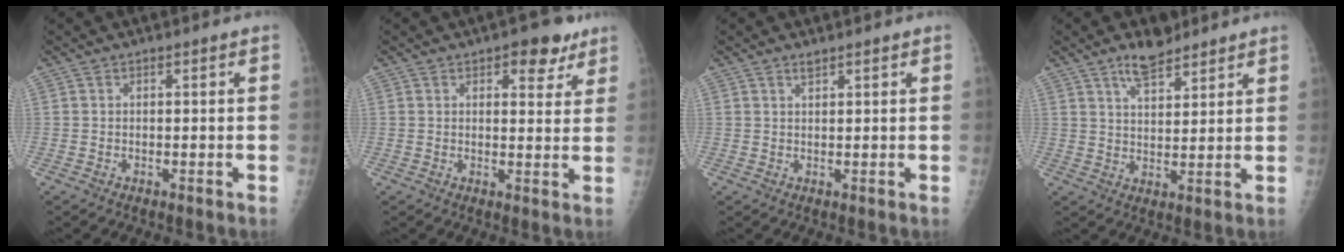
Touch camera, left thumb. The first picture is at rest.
{"total": 7.0, "force": [4.4, 3.5, 4.3], "torque": [-0.020, -0.018, 0.052]}
{"total": 1.3, "force": [1.1, 0.4, 0.6], "torque": [-0.006, -0.009, 0.019]}
{"total": 6.8, "force": [5.2, 2.6, 3.5], "torque": [-0.042, -0.033, 0.090]}